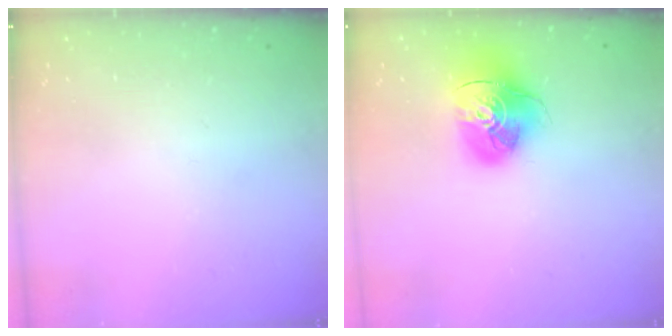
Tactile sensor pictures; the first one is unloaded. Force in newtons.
{"total": 15.7, "press": 15.6, "slide": 1.9}